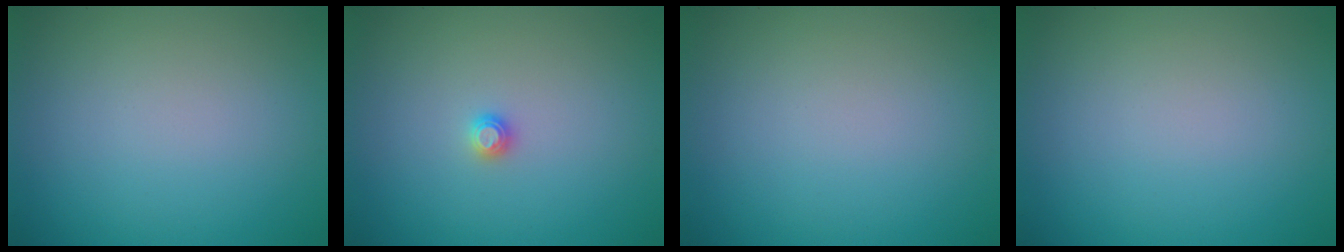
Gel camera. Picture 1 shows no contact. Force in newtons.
{"total": 0.8, "press": 0.8, "slide": 0.1}
{"total": 0.0}
{"total": 0.0}